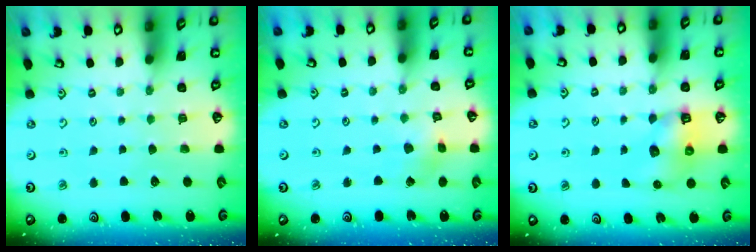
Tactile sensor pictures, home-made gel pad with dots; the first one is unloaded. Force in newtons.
{"total": 1.7, "press": 1.7, "slide": 0.2}
{"total": 6.4, "press": 6.4, "slide": 0.4}